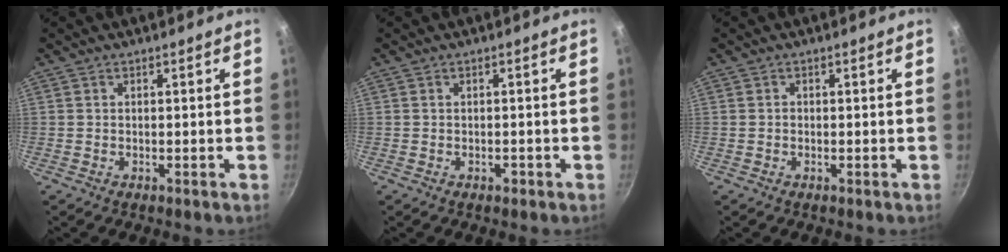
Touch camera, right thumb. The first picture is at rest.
{"total": 0.9, "force": [-0.5, 0.6, 0.5], "torque": [-0.005, 0.004, -0.006]}
{"total": 0.5, "force": [-0.1, 0.5, 0.2], "torque": [-0.001, 0.002, -0.002]}